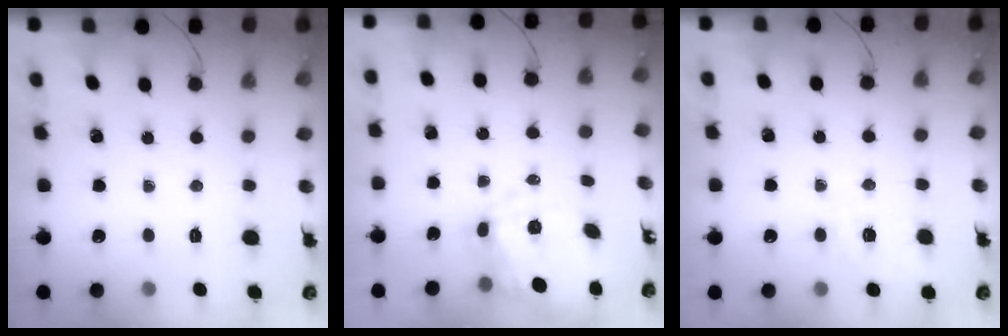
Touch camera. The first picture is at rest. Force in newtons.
{"total": 13.1, "press": 12.9, "slide": 2.3}
{"total": 1.4, "press": 0.4, "slide": 1.4}